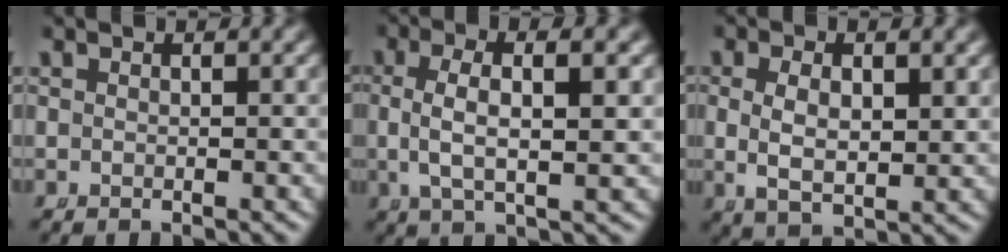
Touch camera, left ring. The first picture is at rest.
{"total": 4.8, "force": [0.9, 1.5, 4.5], "torque": [-0.092, -0.001, 0.023]}
{"total": 4.4, "force": [0.3, 2.6, 3.6], "torque": [-0.075, -0.014, 0.020]}